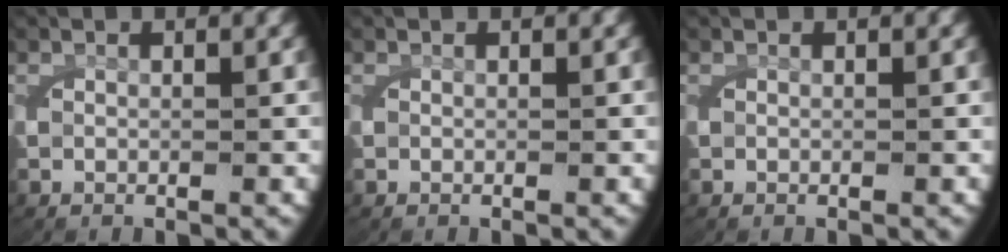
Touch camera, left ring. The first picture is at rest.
{"total": 0.0}
{"total": 0.0}